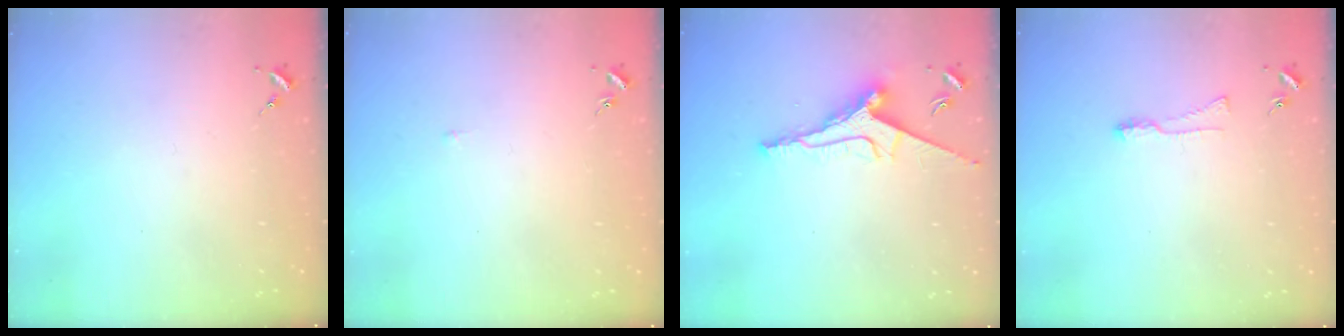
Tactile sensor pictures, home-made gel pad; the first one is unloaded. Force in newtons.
{"total": 2.6, "press": 2.6, "slide": 0.3}
{"total": 10.2, "press": 10.2, "slide": 0.2}
{"total": 6.9, "press": 6.8, "slide": 0.8}